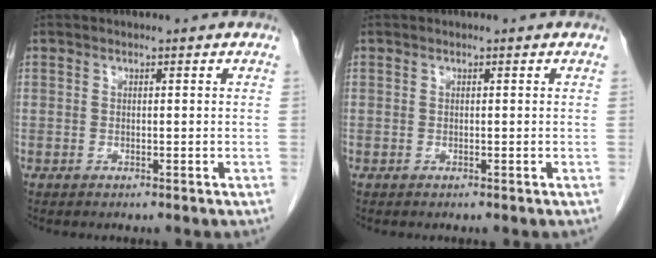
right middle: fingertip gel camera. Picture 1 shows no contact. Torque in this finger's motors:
{"motor_torque": [-0.18, 0.00, 0.00, -0.01]}